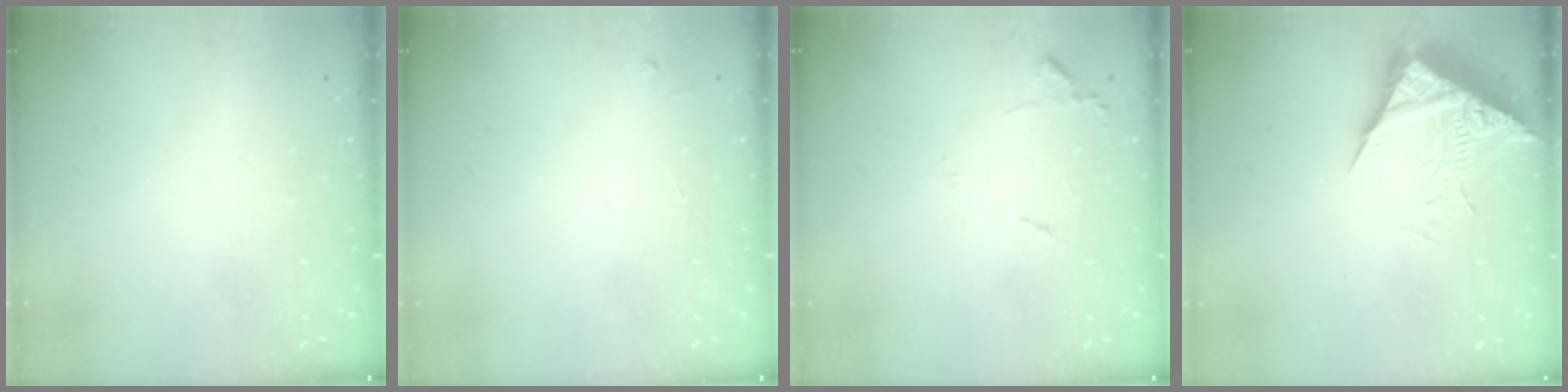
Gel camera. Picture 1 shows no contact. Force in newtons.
{"total": 2.4, "press": 2.4, "slide": 0.4}
{"total": 7.8, "press": 7.7, "slide": 0.7}
{"total": 8.8, "press": 8.7, "slide": 0.9}